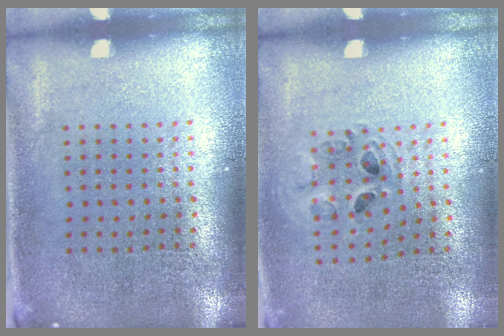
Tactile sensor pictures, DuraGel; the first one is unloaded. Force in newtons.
{"total": 0.9, "press": 0.9, "slide": 0.2}